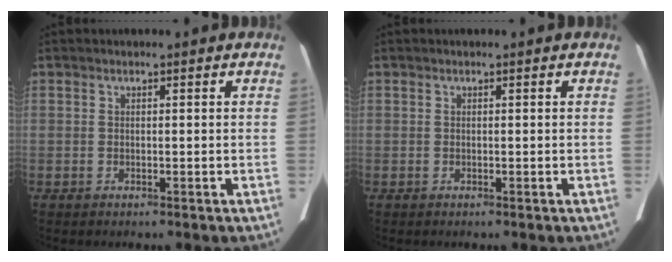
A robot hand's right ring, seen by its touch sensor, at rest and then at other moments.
{"total": 0.0}